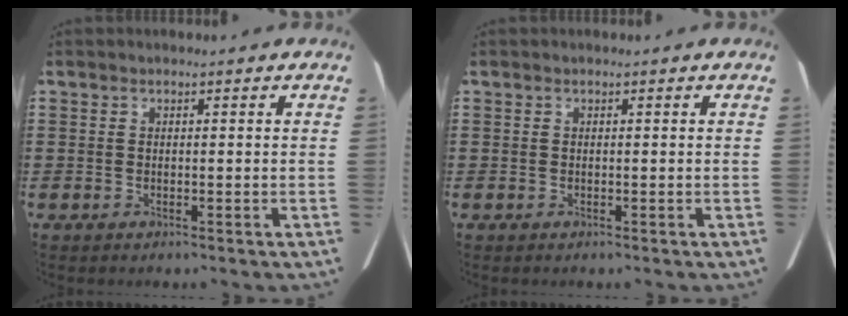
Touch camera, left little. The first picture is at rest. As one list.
[{"total": 0.0}]